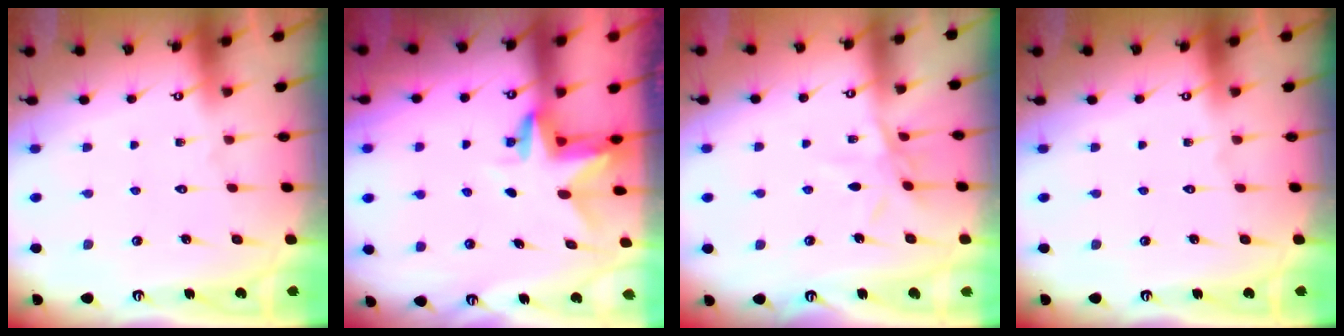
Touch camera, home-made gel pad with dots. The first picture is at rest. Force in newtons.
{"total": 3.1, "press": 3.1, "slide": 0.2}
{"total": 7.4, "press": 7.4, "slide": 0.6}
{"total": 0.0}